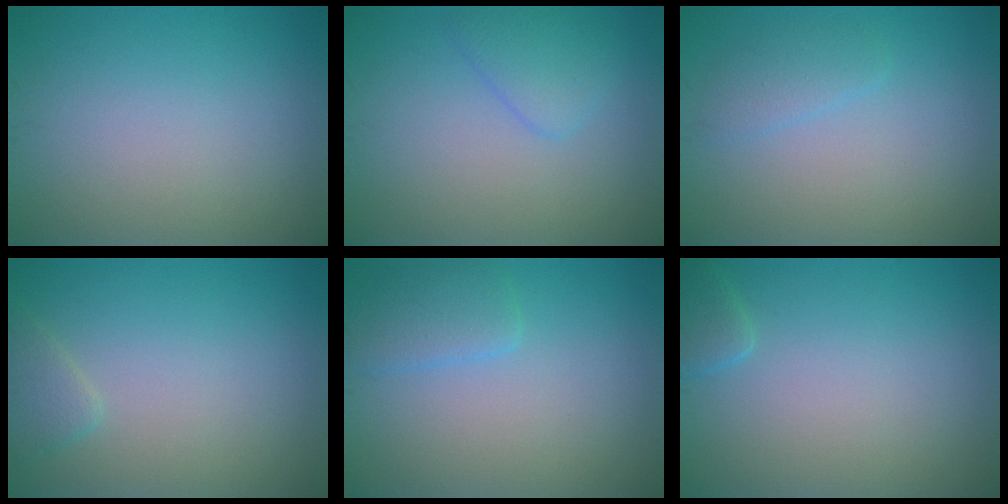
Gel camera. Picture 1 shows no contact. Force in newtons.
{"total": 2.3, "press": 2.3, "slide": 0.2}
{"total": 1.5, "press": 1.5, "slide": 0.1}
{"total": 1.6, "press": 1.6, "slide": 0.1}
{"total": 2.4, "press": 2.3, "slide": 0.2}
{"total": 1.3, "press": 1.3, "slide": 0.1}